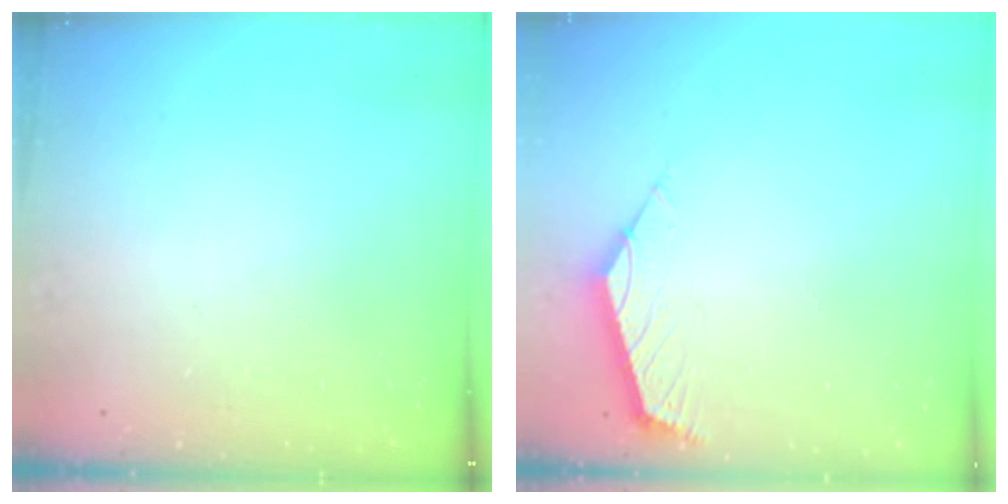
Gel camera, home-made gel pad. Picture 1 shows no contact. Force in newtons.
{"total": 2.6, "press": 2.5, "slide": 0.7}